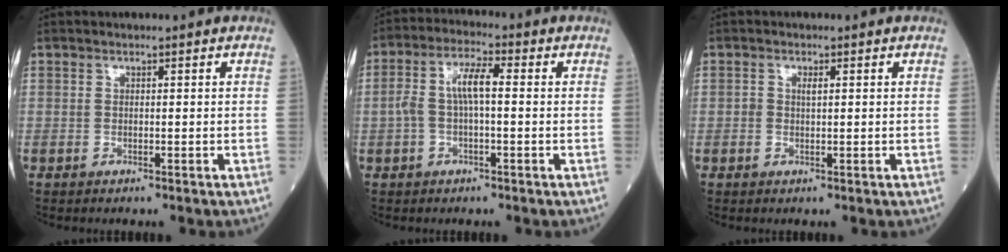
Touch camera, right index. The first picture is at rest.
{"total": 6.0, "force": [0.1, 1.7, 5.8], "torque": [-0.125, 0.024, -0.001]}
{"total": 1.0, "force": [0.2, 0.5, 0.9], "torque": [-0.020, 0.002, 0.004]}